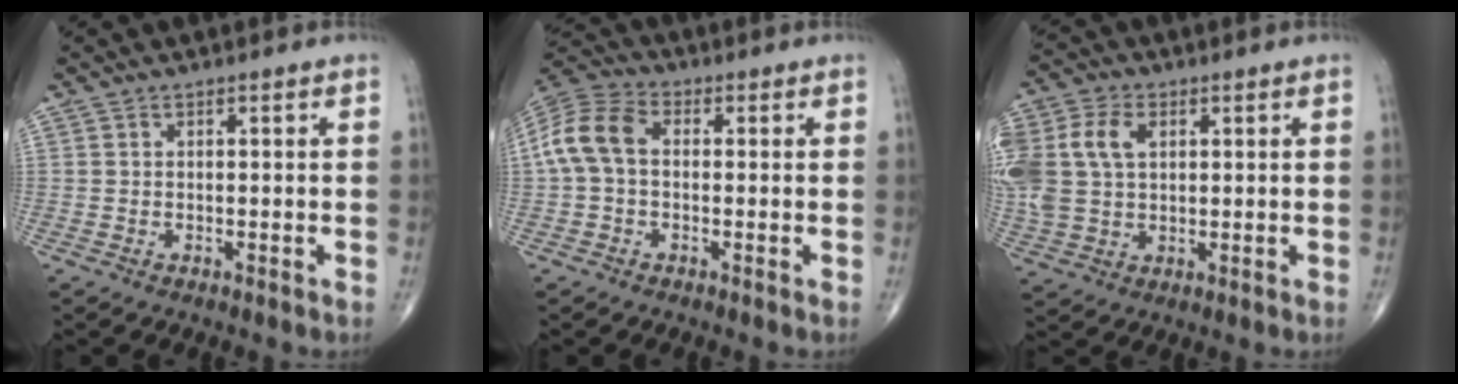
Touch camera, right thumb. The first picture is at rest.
{"total": 9.9, "force": [0.3, 6.7, 7.3], "torque": [-0.151, 0.029, -0.006]}
{"total": 15.8, "force": [3.4, 11.2, 10.6], "torque": [-0.270, 0.016, 0.069]}